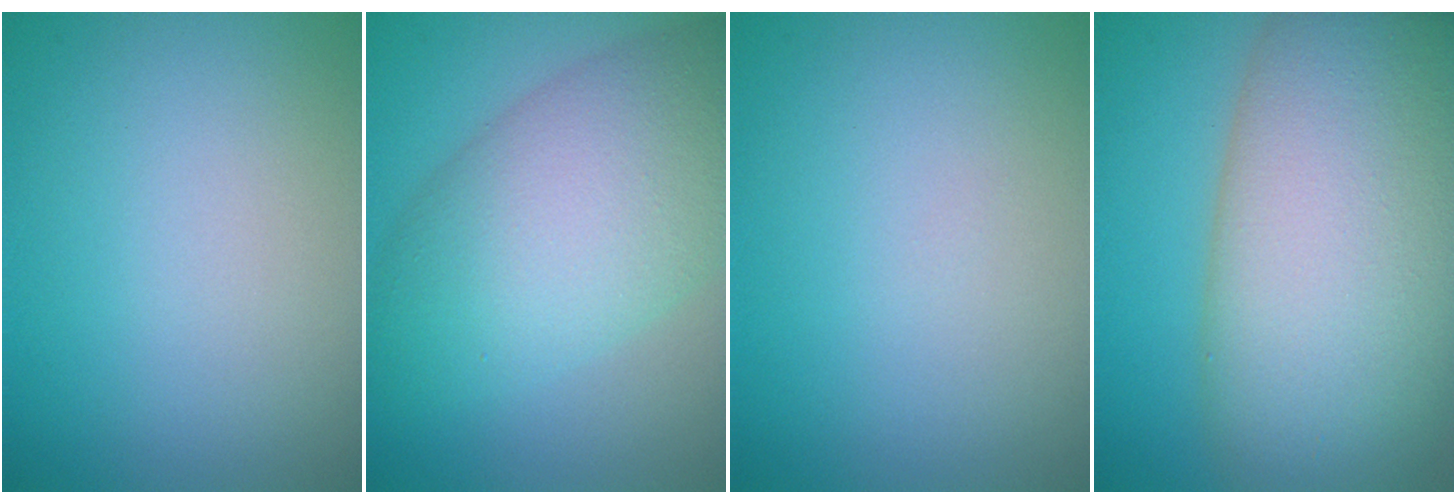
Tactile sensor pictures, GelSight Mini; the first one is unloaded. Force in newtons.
{"total": 9.5, "press": 9.5, "slide": 0.2}
{"total": 0.0}
{"total": 15.7, "press": 15.7, "slide": 0.8}